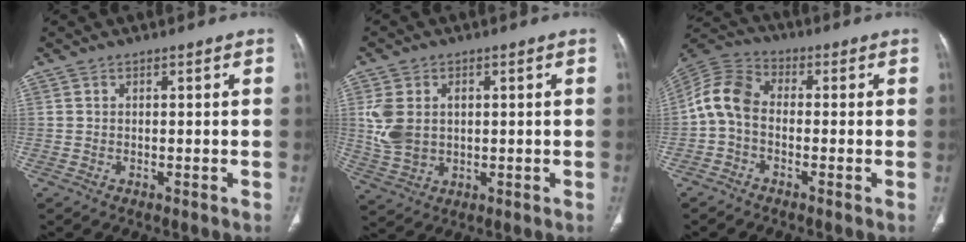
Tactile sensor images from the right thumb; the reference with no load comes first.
{"total": 8.3, "force": [1.2, 6.2, 5.4], "torque": [-0.106, 0.002, 0.035]}
{"total": 8.0, "force": [-1.1, 5.5, 5.8], "torque": [-0.110, 0.025, -0.038]}